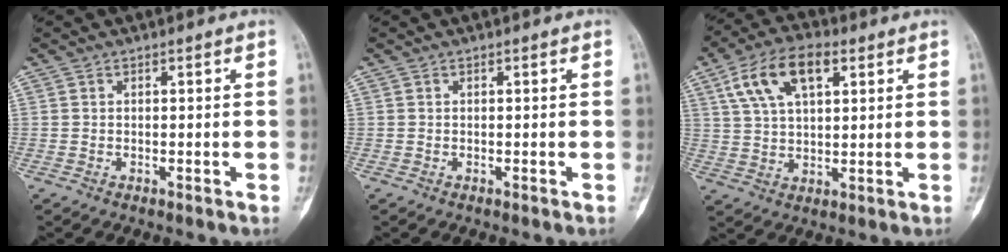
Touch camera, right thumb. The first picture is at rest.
{"total": 0.0}
{"total": 12.3, "force": [5.3, 6.1, 9.3], "torque": [-0.166, 0.007, 0.096]}